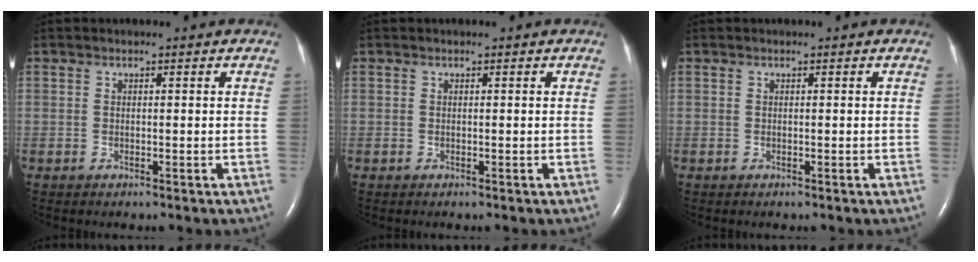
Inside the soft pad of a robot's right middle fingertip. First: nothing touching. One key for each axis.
{"total": 0.0}
{"total": 0.0}